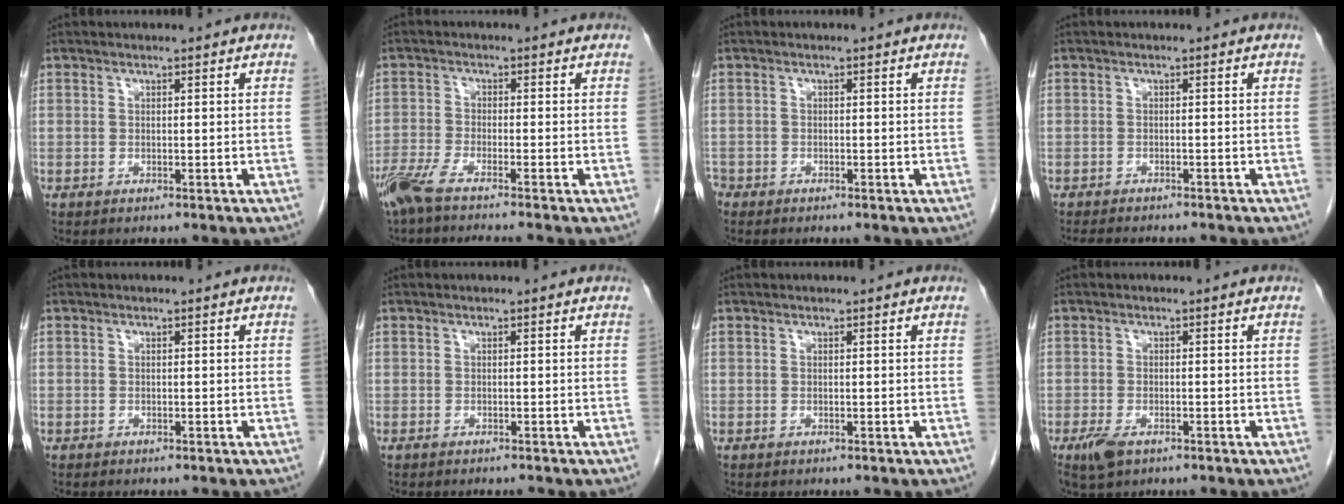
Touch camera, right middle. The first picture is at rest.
{"total": 6.3, "force": [-5.2, -0.7, 3.5], "torque": [-0.060, -0.018, -0.095]}
{"total": 1.4, "force": [-1.2, 0.7, 0.2], "torque": [-0.007, -0.001, -0.021]}
{"total": 6.4, "force": [-5.7, 1.3, 2.7], "torque": [-0.034, -0.007, -0.079]}
{"total": 0.0}
{"total": 0.8, "force": [-0.7, 0.0, 0.3], "torque": [-0.006, -0.001, -0.012]}
{"total": 0.0}
{"total": 3.3, "force": [-1.9, 1.5, 2.3], "torque": [-0.052, -0.005, -0.029]}